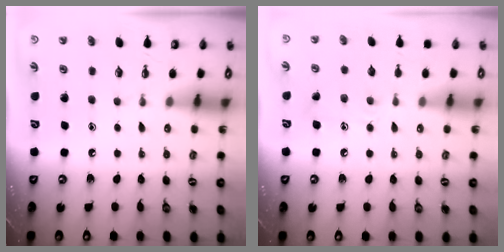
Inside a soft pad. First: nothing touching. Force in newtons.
{"total": 9.0, "press": 9.0, "slide": 0.6}